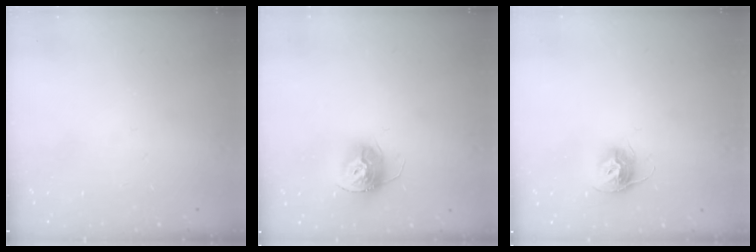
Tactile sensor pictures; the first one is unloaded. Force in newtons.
{"total": 11.3, "press": 11.3, "slide": 0.7}
{"total": 10.3, "press": 10.3, "slide": 0.8}